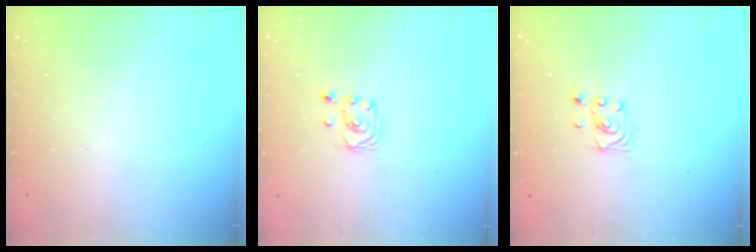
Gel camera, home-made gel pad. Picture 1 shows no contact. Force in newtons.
{"total": 2.4, "press": 2.4, "slide": 0.2}
{"total": 2.0, "press": 2.0, "slide": 0.1}